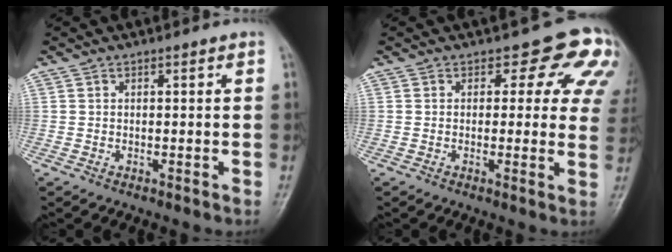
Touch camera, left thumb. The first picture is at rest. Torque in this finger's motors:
{"motor_torque": [0.52, 0.58, 0.12, -0.28, 0.09]}